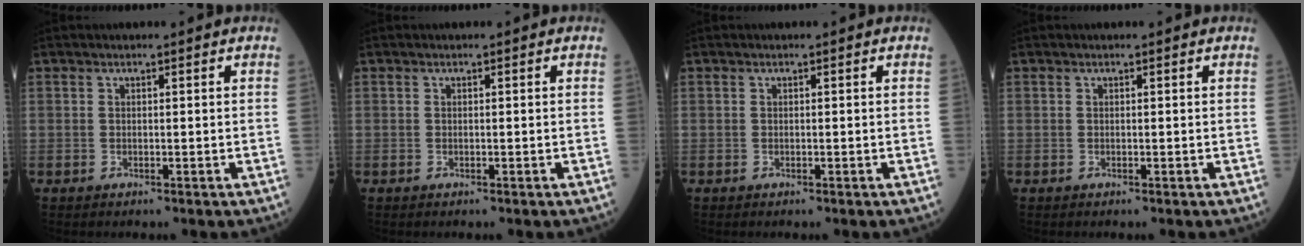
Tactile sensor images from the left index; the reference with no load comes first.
{"total": 0.0}
{"total": 0.0}
{"total": 0.0}